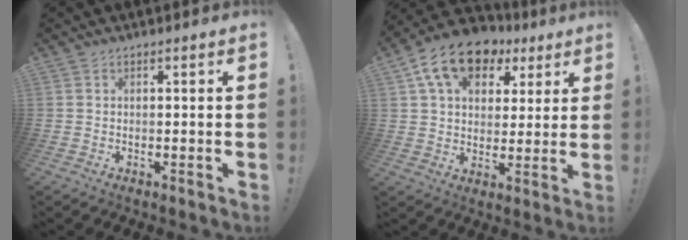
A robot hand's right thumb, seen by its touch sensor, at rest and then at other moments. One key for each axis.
{"total": 15.4, "fx": 8.0, "fy": 9.9, "fz": 8.8, "tx": -0.142, "ty": -0.033, "tz": 0.146}